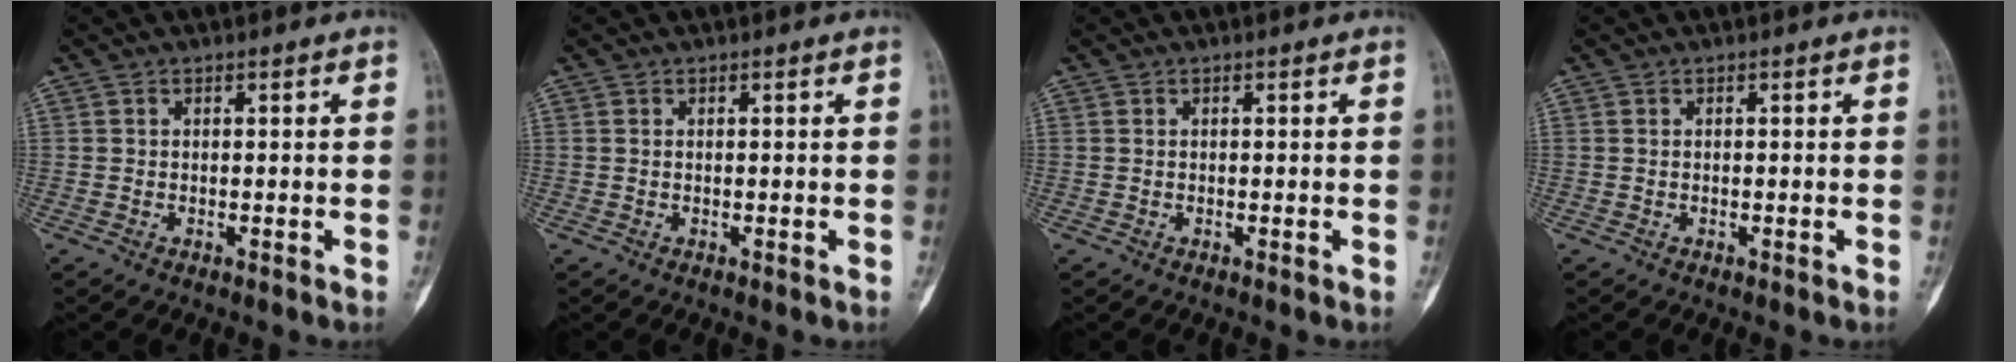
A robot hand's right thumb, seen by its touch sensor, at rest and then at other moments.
{"total": 0.0}
{"total": 0.0}
{"total": 0.0}